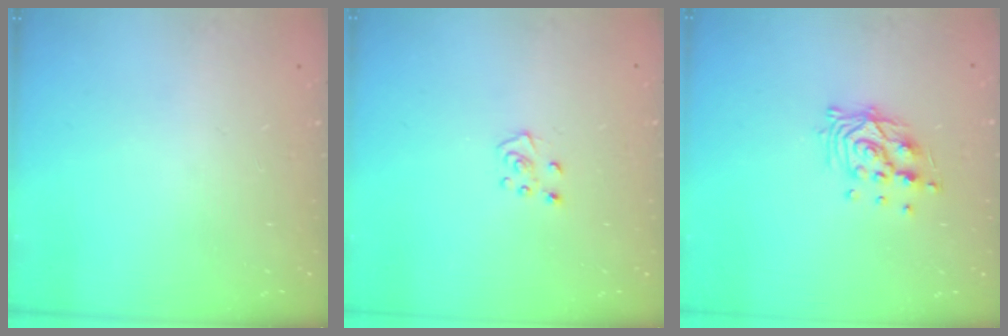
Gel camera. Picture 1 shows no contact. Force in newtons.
{"total": 4.6, "press": 4.6, "slide": 0.5}
{"total": 10.6, "press": 10.6, "slide": 0.9}